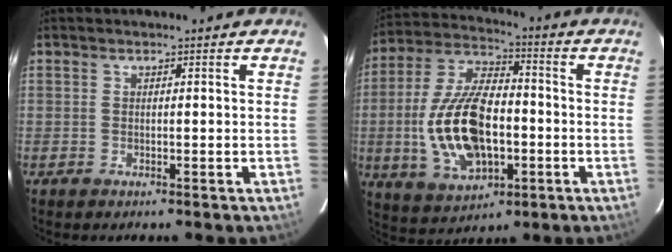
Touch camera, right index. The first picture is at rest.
{"total": 18.7, "force": [-3.2, 9.8, 15.6], "torque": [-0.329, 0.004, -0.045]}